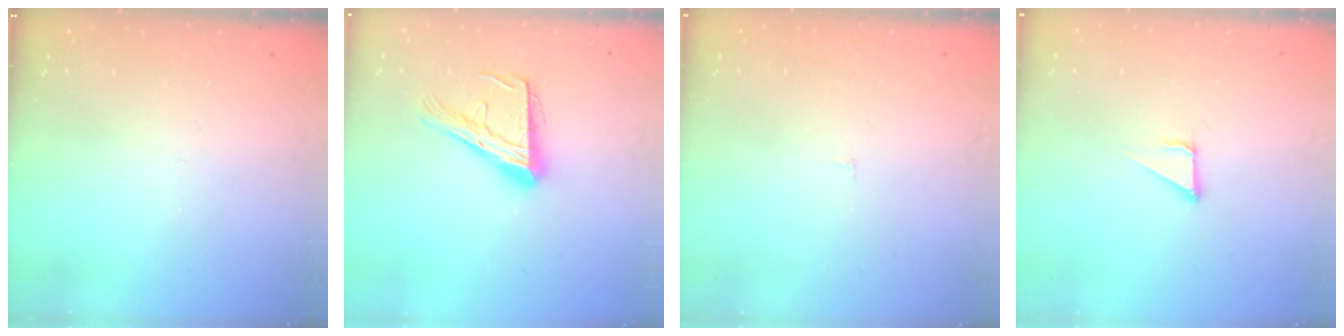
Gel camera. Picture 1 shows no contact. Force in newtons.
{"total": 16.9, "press": 16.8, "slide": 1.8}
{"total": 1.6, "press": 1.6, "slide": 0.1}
{"total": 3.2, "press": 3.2, "slide": 0.1}